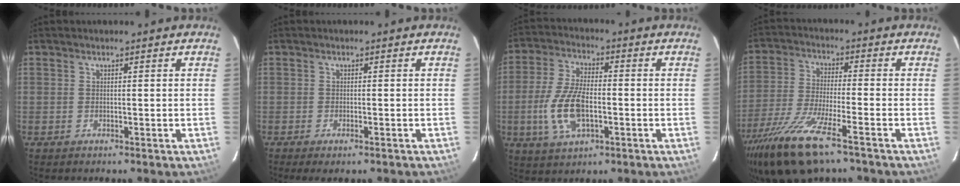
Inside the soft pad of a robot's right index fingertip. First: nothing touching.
{"total": 2.8, "force": [-2.0, 0.5, 1.8], "torque": [-0.038, -0.009, -0.031]}
{"total": 11.8, "force": [-2.7, 5.6, 10.0], "torque": [-0.216, 0.001, -0.049]}
{"total": 15.3, "force": [-10.4, 3.1, 10.8], "torque": [-0.228, -0.046, -0.196]}